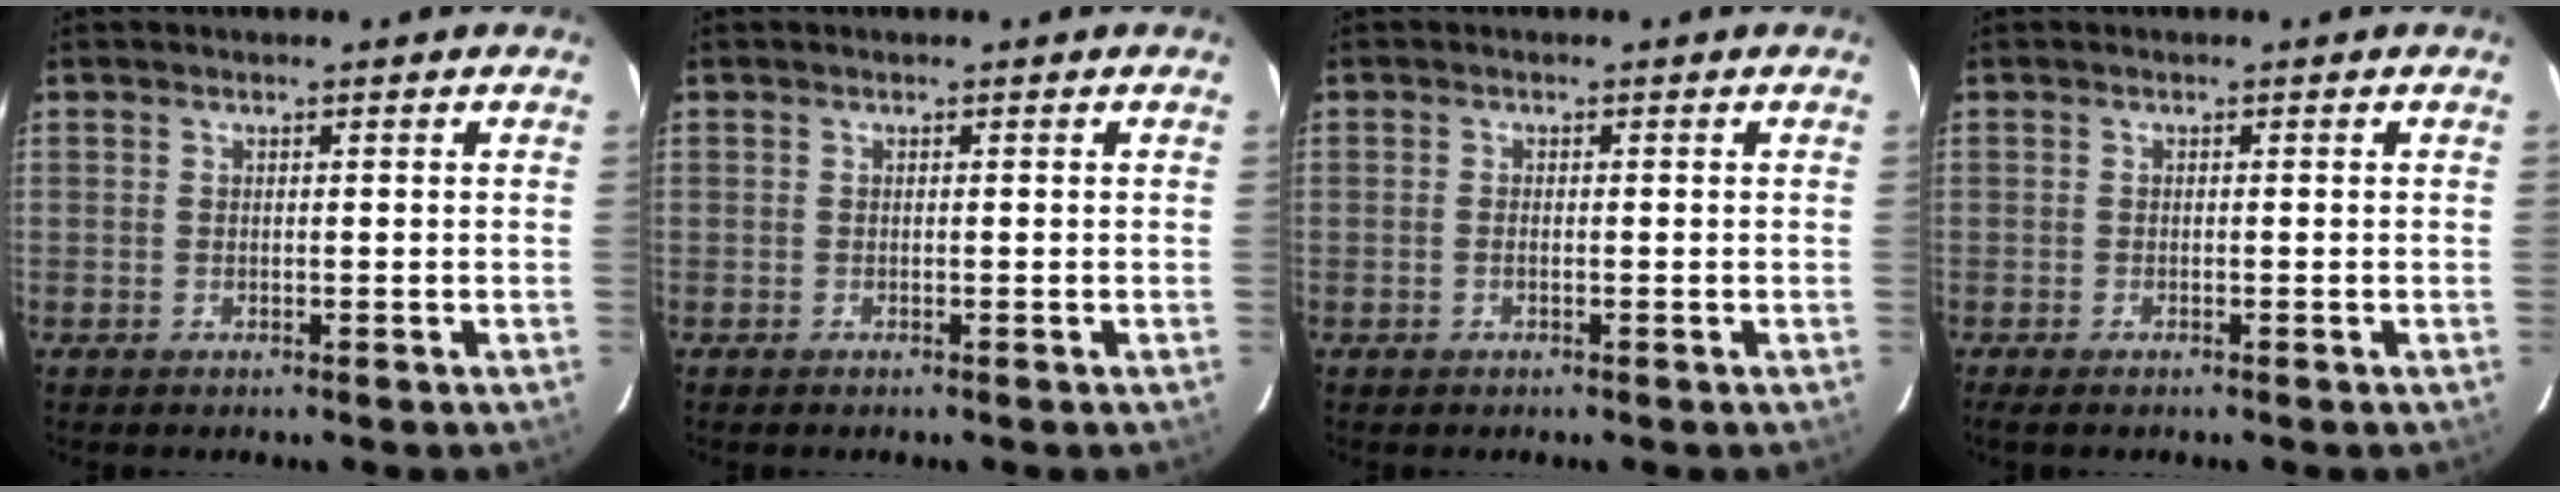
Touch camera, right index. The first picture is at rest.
{"total": 0.0}
{"total": 0.7, "force": [-0.3, 0.3, 0.5], "torque": [-0.013, 0.001, -0.006]}
{"total": 2.1, "force": [-1.7, 0.4, 1.2], "torque": [-0.026, -0.009, -0.029]}